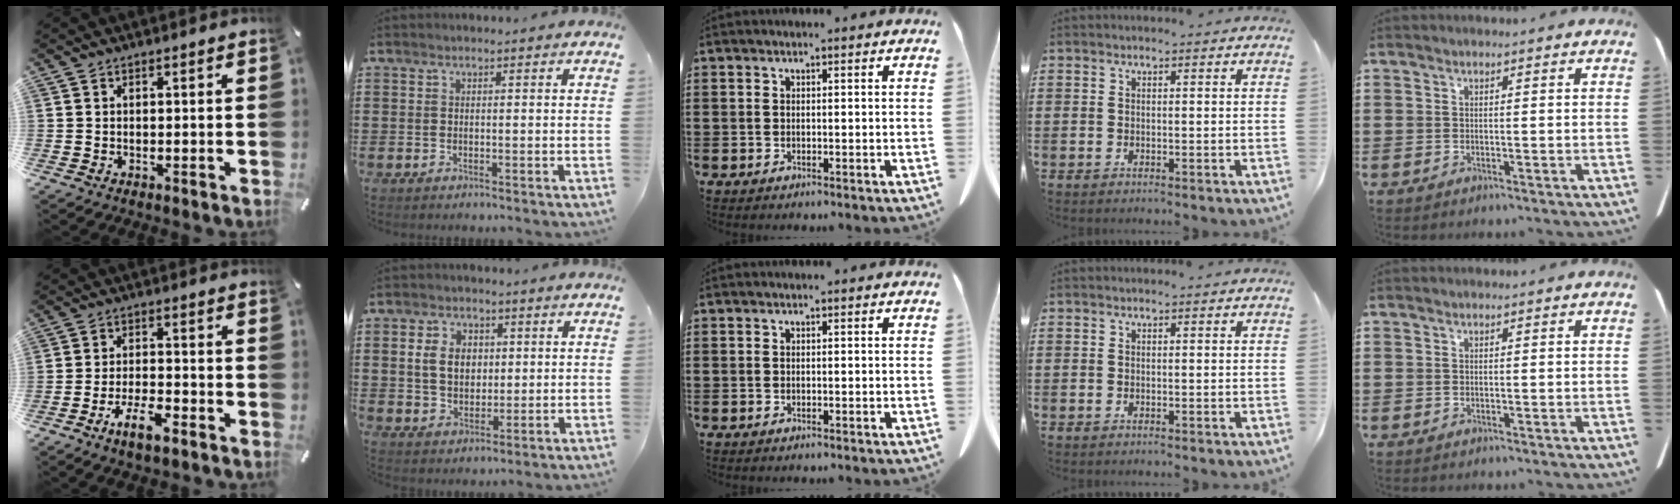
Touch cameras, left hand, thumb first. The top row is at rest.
{"thumb": {"total": 7.5, "force": [-4.8, 2.8, 5.0], "torque": [-0.094, 0.018, -0.086]}, "index": {"total": 5.6, "force": [1.1, 4.2, 3.5], "torque": [-0.082, 0.007, 0.014]}}